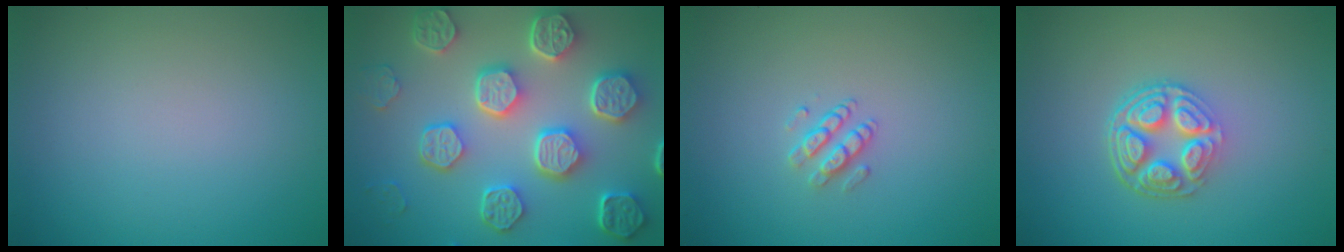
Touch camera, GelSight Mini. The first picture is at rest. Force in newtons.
{"total": 8.8, "press": 6.7, "slide": 5.6}
{"total": 1.5, "press": 1.1, "slide": 1.0}
{"total": 5.2, "press": 3.8, "slide": 3.6}